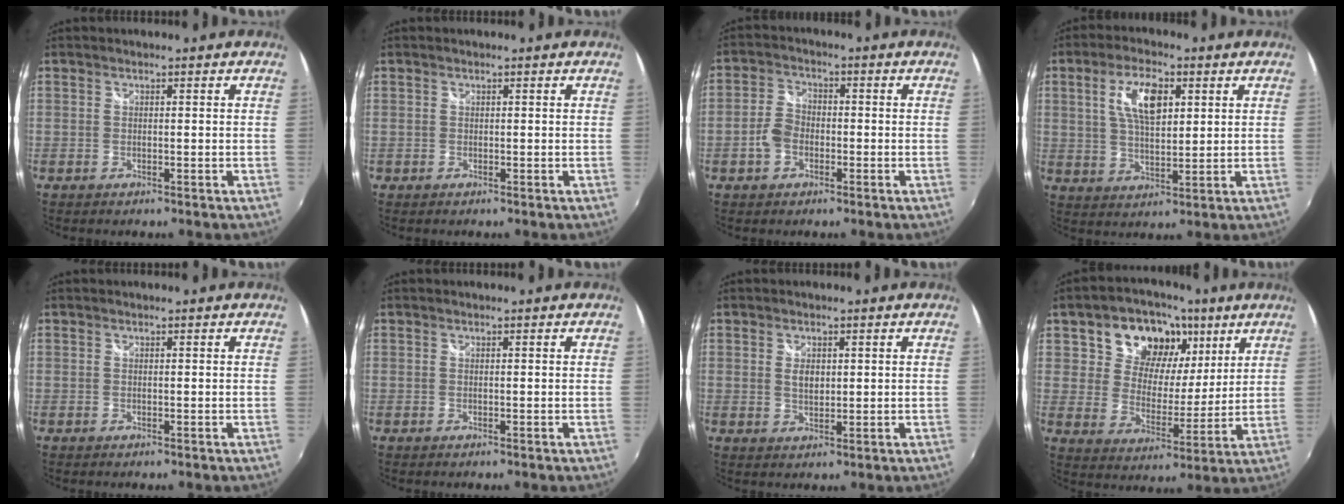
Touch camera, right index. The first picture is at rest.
{"total": 0.7, "force": [-0.3, 0.6, -0.2], "torque": [0.001, 0.001, -0.005]}
{"total": 4.9, "force": [-1.6, 3.6, 2.8], "torque": [-0.062, 0.010, -0.030]}
{"total": 8.9, "force": [2.9, 3.9, 7.4], "torque": [-0.141, 0.011, 0.055]}
{"total": 0.0}
{"total": 0.0}
{"total": 2.6, "force": [0.5, 1.7, 1.9], "torque": [-0.031, 0.000, 0.009]}
{"total": 14.9, "force": [7.5, 10.9, 6.9], "torque": [-0.129, 0.016, 0.123]}